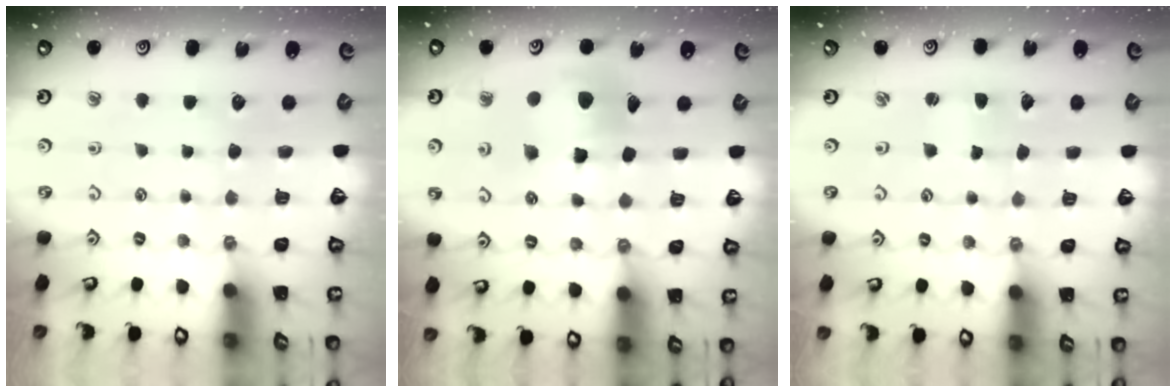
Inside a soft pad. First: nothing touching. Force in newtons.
{"total": 10.3, "press": 10.2, "slide": 1.2}
{"total": 2.2, "press": 2.2, "slide": 0.2}